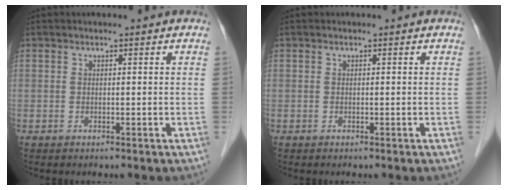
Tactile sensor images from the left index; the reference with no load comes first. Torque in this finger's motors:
{"motor_torque": [-0.01, 0.04, -0.01, -0.01]}